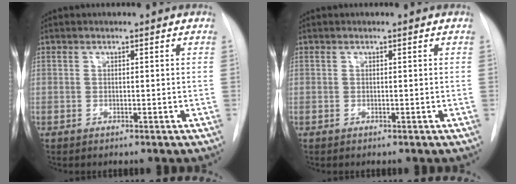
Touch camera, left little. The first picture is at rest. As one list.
[{"total": 0.0}]